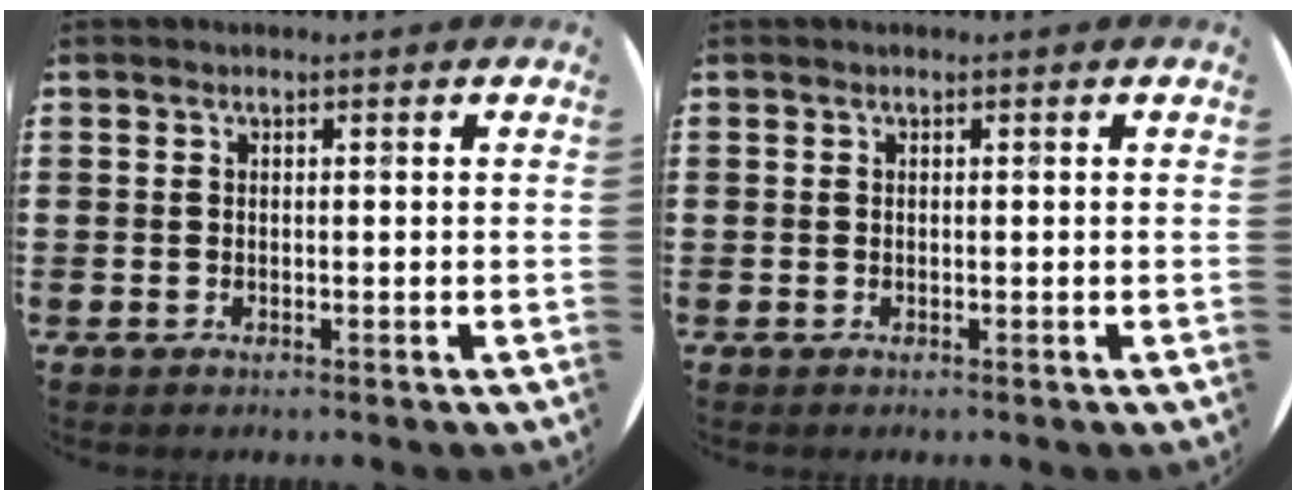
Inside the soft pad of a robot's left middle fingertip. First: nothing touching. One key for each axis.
{"total": 0.0}